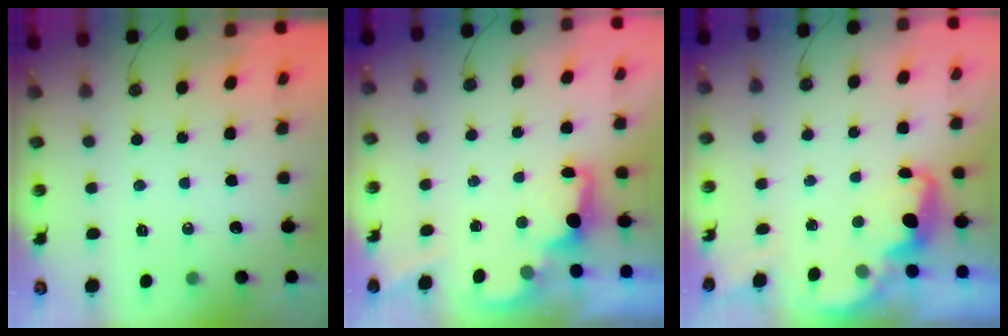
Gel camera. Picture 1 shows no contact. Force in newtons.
{"total": 1.5, "press": 1.4, "slide": 0.7}
{"total": 2.5, "press": 2.4, "slide": 0.6}